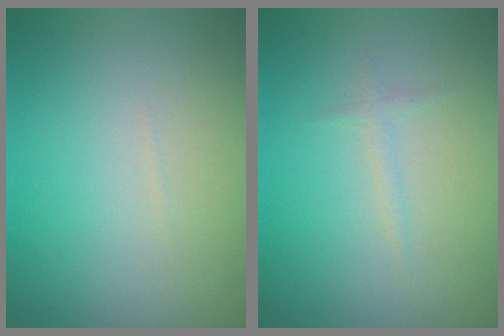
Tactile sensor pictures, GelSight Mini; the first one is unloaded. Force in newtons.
{"total": 0.8, "press": 0.8, "slide": 0.0}